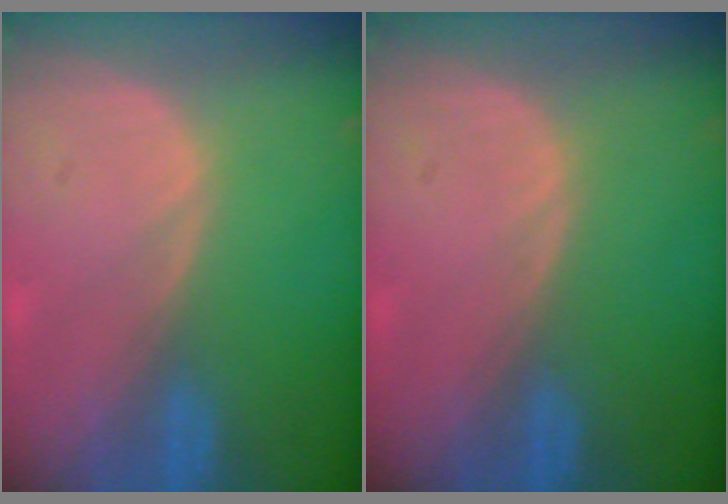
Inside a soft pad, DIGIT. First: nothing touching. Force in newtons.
{"total": 0.0}